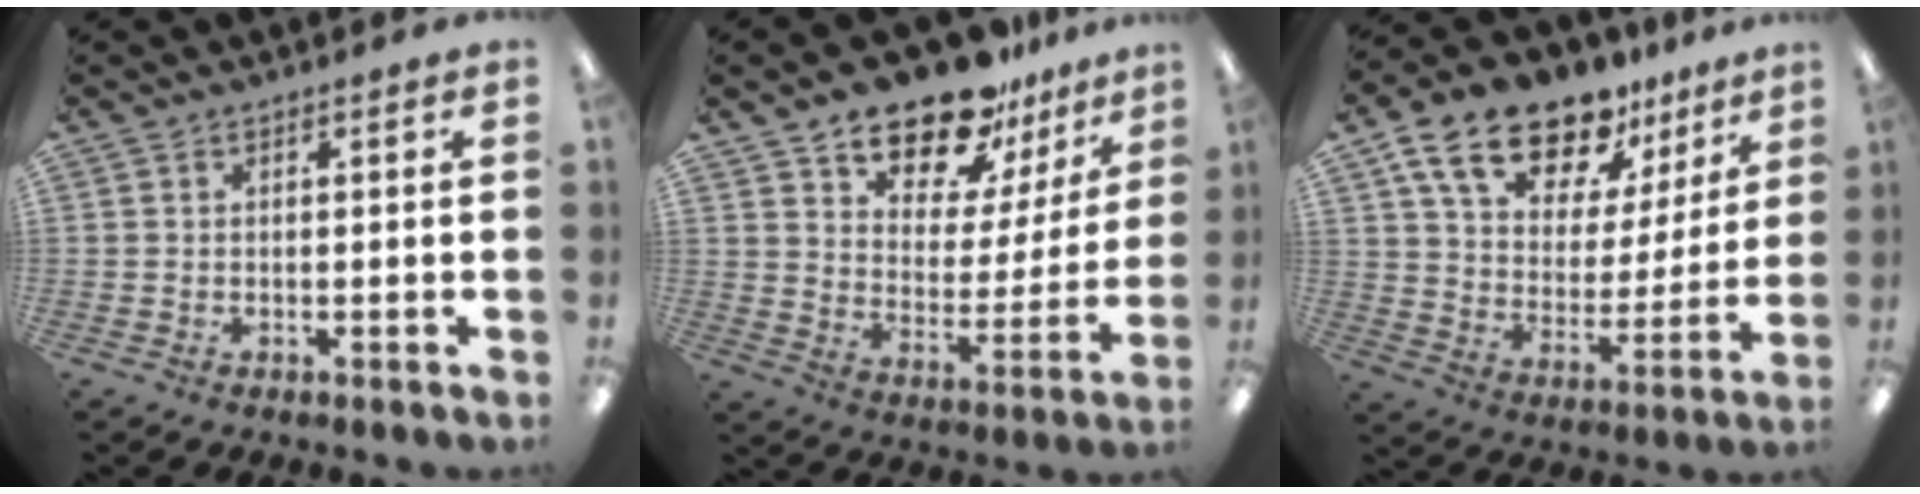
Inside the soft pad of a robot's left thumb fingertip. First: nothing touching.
{"total": 16.6, "force": [14.2, 7.0, 5.2], "torque": [-0.092, -0.110, 0.256]}
{"total": 16.6, "force": [12.8, 8.1, 6.7], "torque": [-0.131, -0.079, 0.234]}